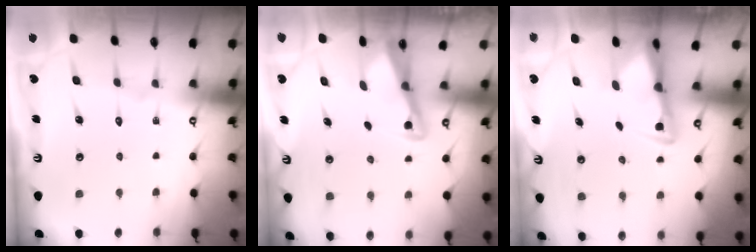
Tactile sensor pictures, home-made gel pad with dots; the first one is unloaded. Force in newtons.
{"total": 2.9, "press": 2.8, "slide": 0.4}
{"total": 3.0, "press": 2.9, "slide": 0.4}